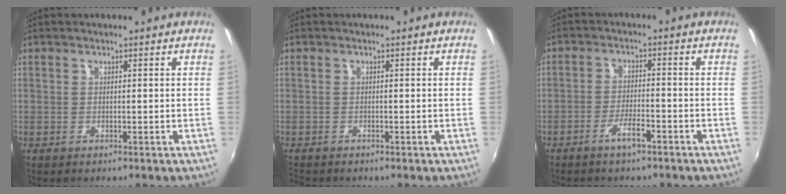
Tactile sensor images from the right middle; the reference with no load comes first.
{"total": 1.5, "force": [-1.4, 0.3, 0.4], "torque": [-0.010, -0.010, -0.023]}
{"total": 3.9, "force": [-2.9, 0.8, 2.4], "torque": [-0.060, 0.001, -0.052]}